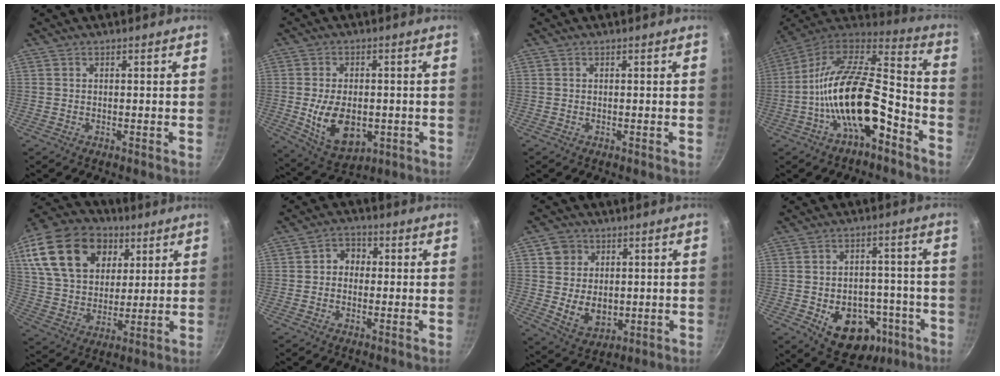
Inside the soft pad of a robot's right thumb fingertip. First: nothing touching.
{"total": 11.9, "force": [-1.8, 7.5, 9.1], "torque": [-0.140, -0.005, -0.013]}
{"total": 0.0}
{"total": 22.7, "force": [-7.8, 9.2, 19.3], "torque": [-0.335, 0.050, -0.154]}
{"total": 22.9, "force": [9.5, 16.0, 13.4], "torque": [-0.223, -0.008, 0.170]}
{"total": 4.1, "force": [0.1, 3.6, 2.0], "torque": [-0.006, 0.010, -0.009]}
{"total": 9.2, "force": [1.0, 8.1, 4.3], "torque": [-0.041, -0.015, 0.025]}
{"total": 14.6, "force": [-5.5, 10.4, 8.7], "torque": [-0.080, 0.034, -0.063]}